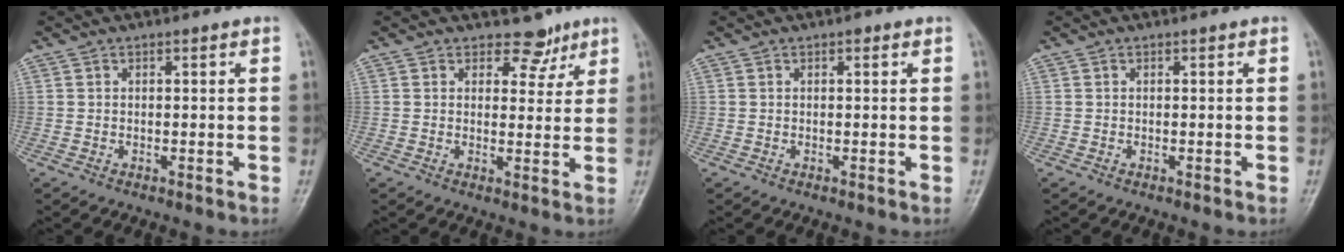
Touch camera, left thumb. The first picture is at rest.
{"total": 4.4, "force": [3.3, 2.8, 0.7], "torque": [0.022, -0.020, 0.045]}
{"total": 0.8, "force": [0.4, 0.4, 0.6], "torque": [-0.005, 0.001, 0.002]}
{"total": 0.0}